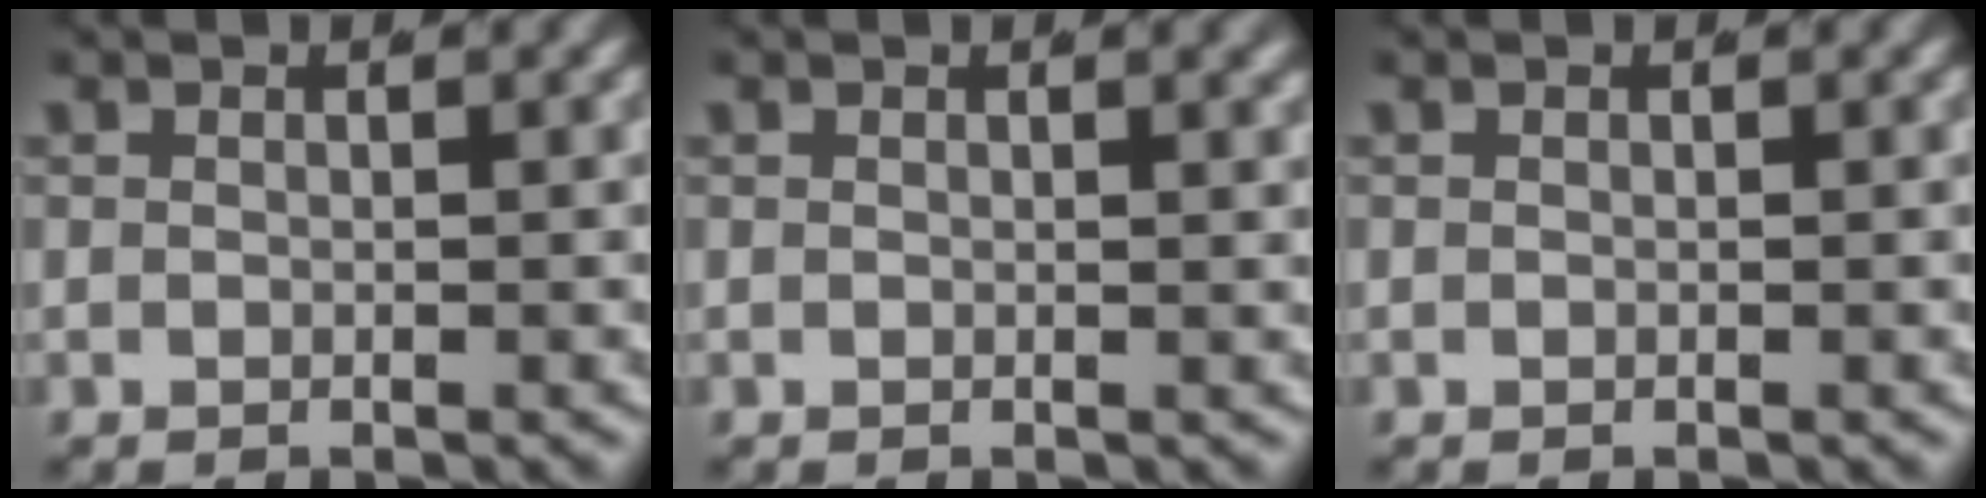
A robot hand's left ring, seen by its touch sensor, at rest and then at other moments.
{"total": 0.7, "force": [0.5, -0.1, 0.5], "torque": [-0.004, 0.001, 0.006]}
{"total": 0.0}